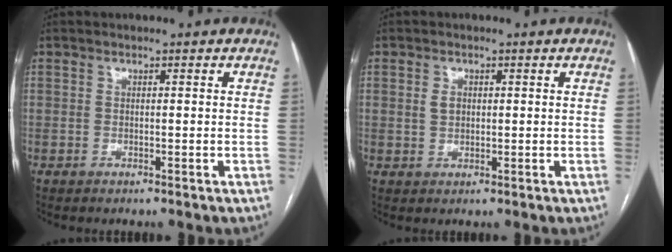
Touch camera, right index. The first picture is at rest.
{"total": 2.0, "force": [0.4, 1.5, 1.2], "torque": [-0.023, 0.005, 0.010]}